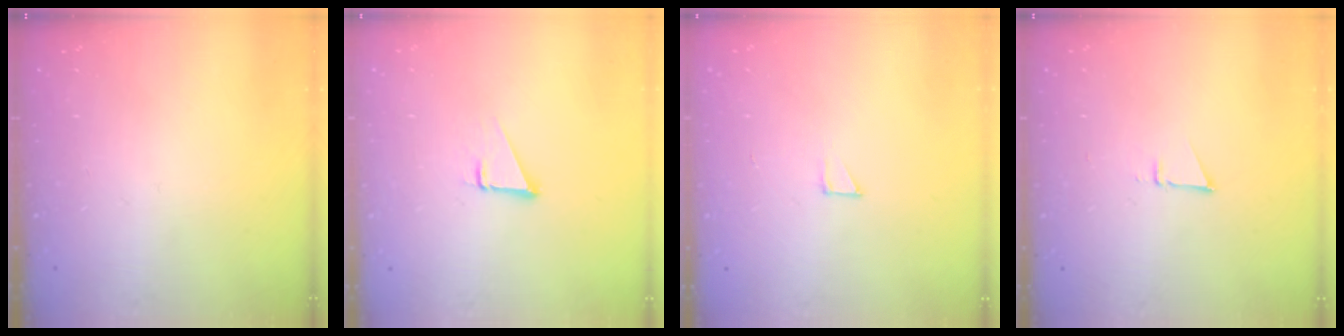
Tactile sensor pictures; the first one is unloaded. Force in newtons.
{"total": 1.9, "press": 1.9, "slide": 0.0}
{"total": 2.1, "press": 2.1, "slide": 0.1}
{"total": 3.0, "press": 2.9, "slide": 0.8}